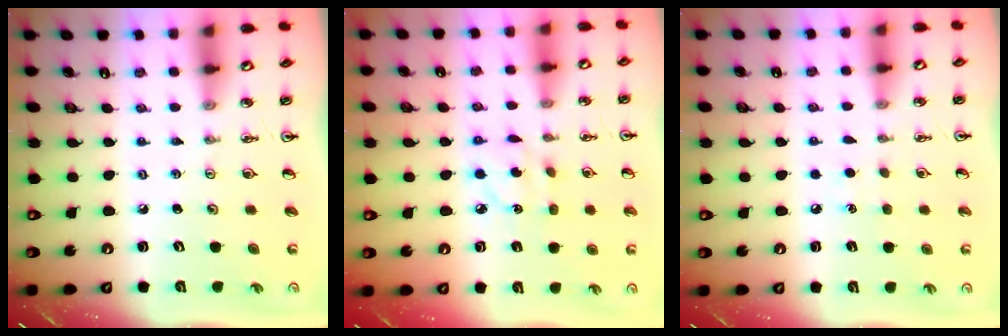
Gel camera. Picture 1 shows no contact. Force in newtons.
{"total": 5.6, "press": 5.6, "slide": 0.4}
{"total": 4.8, "press": 4.8, "slide": 0.5}